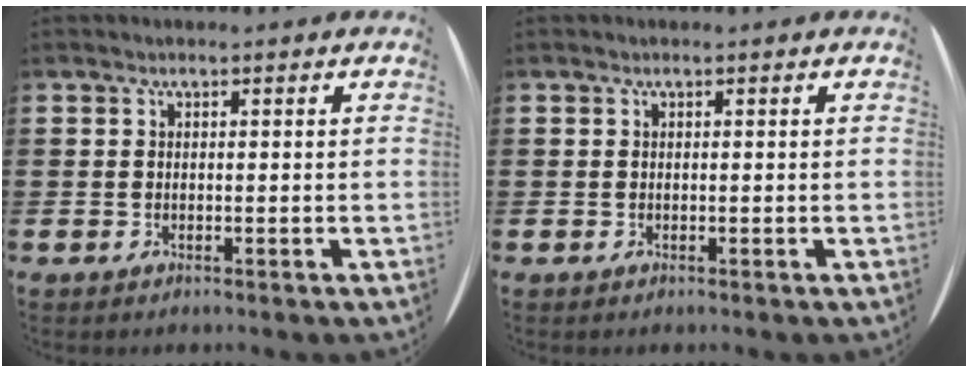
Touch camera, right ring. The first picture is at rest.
{"total": 0.0}